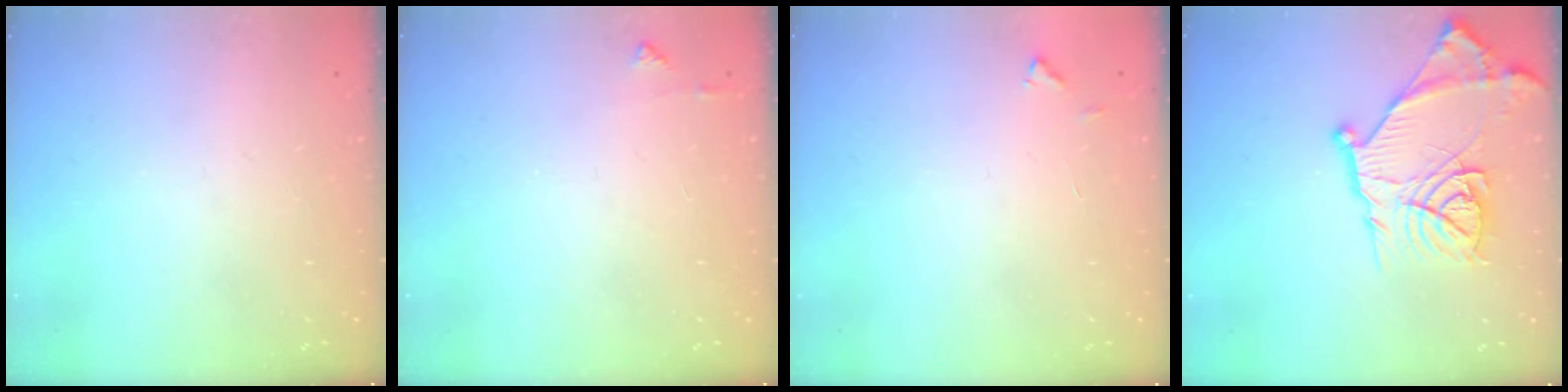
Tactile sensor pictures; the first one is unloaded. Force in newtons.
{"total": 3.5, "press": 3.4, "slide": 0.5}
{"total": 4.0, "press": 3.9, "slide": 0.2}
{"total": 18.7, "press": 18.6, "slide": 1.4}